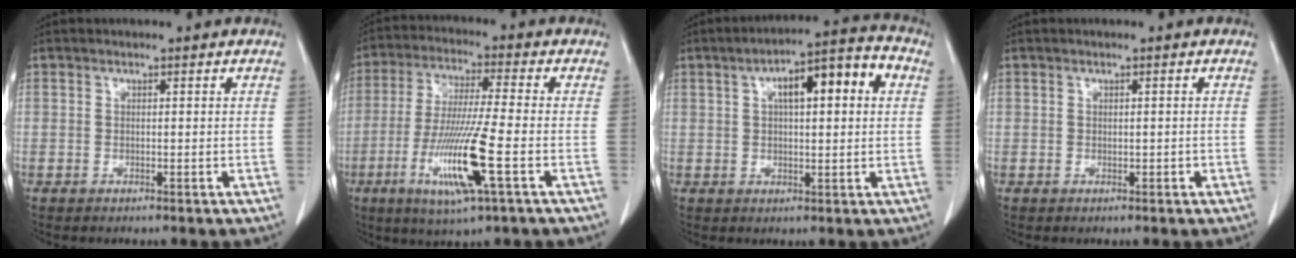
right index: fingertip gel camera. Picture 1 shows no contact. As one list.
[{"total": 13.0, "force": [-4.3, -0.2, 12.2], "torque": [-0.244, -0.023, -0.082]}, {"total": 10.7, "force": [3.0, 2.4, 10.0], "torque": [-0.152, 0.037, 0.044]}, {"total": 0.5, "force": [-0.1, 0.4, 0.3], "torque": [-0.001, 0.004, 0.001]}]